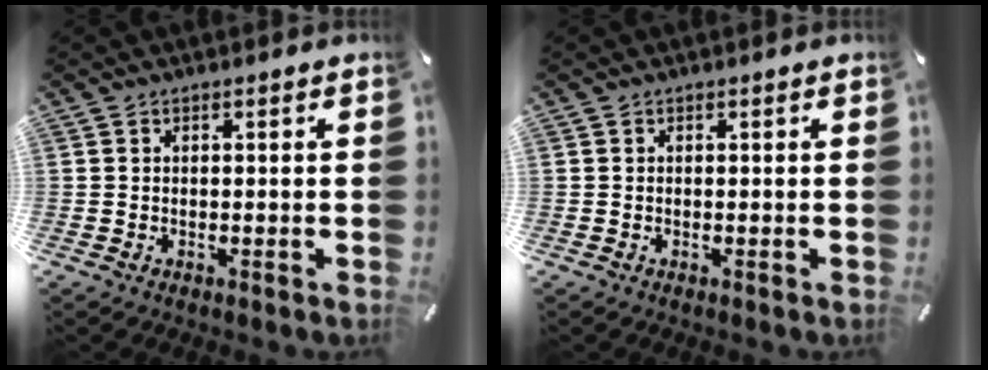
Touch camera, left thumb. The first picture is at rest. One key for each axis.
{"total": 0.0}